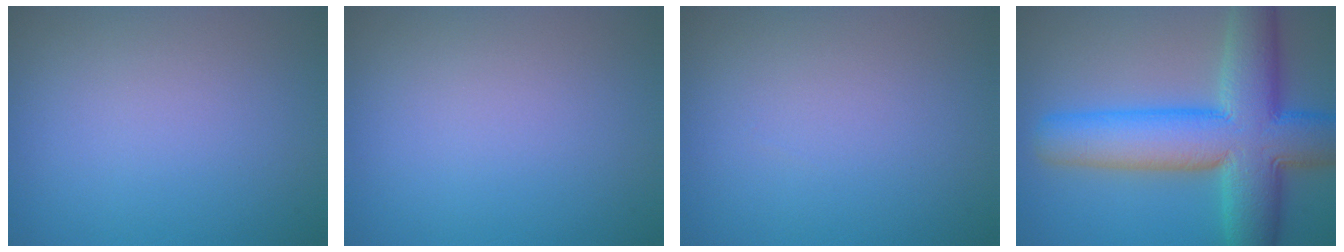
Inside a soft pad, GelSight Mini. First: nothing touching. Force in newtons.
{"total": 0.0}
{"total": 0.0}
{"total": 12.0, "press": 12.0, "slide": 0.6}